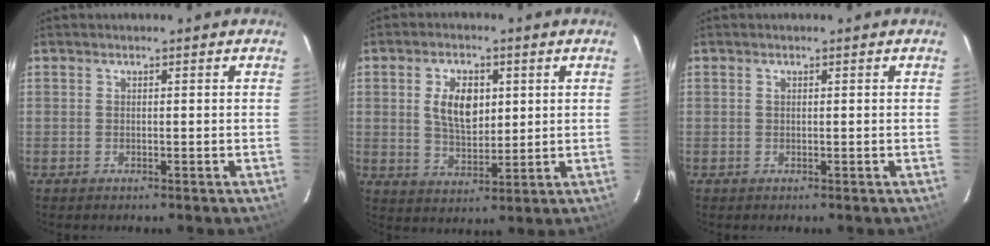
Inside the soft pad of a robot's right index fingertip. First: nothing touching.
{"total": 8.0, "force": [1.9, 4.6, 6.3], "torque": [-0.118, 0.007, 0.040]}
{"total": 0.0}